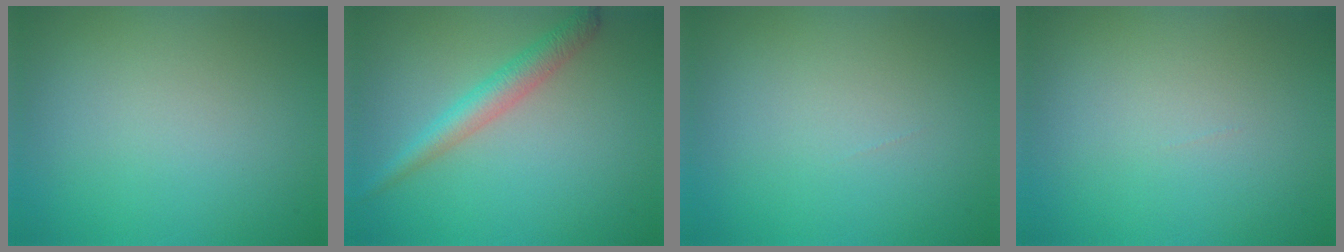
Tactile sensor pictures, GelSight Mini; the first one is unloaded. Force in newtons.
{"total": 2.8, "press": 2.8, "slide": 0.1}
{"total": 0.0}
{"total": 0.0}